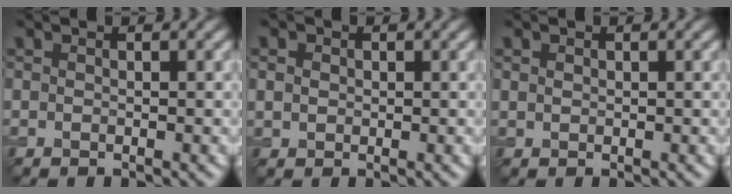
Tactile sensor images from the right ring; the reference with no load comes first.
{"total": 1.3, "force": [0.2, 1.2, 0.5], "torque": [-0.007, -0.001, 0.003]}
{"total": 0.6, "force": [0.2, 0.5, 0.2], "torque": [-0.002, -0.002, 0.006]}